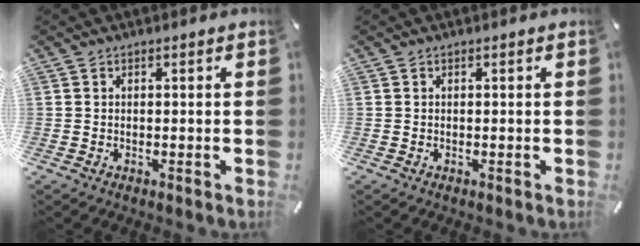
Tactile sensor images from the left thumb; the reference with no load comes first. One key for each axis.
{"total": 0.0}